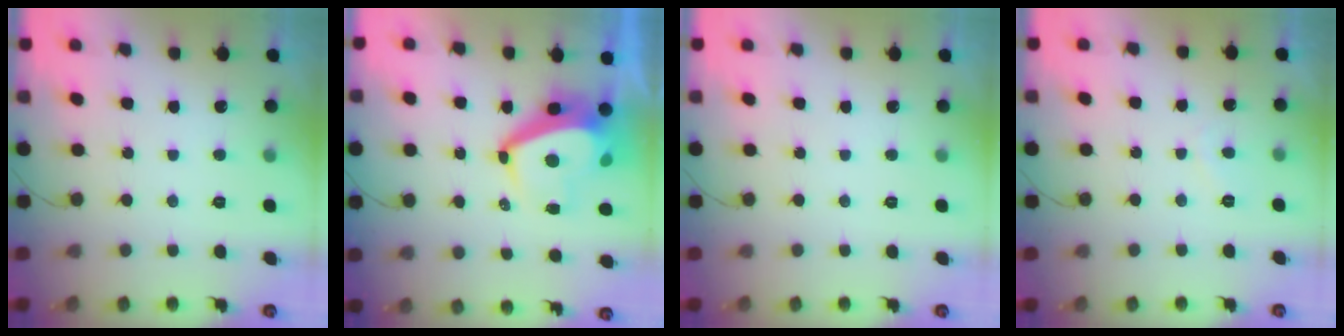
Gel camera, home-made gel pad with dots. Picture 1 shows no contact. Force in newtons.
{"total": 8.8, "press": 8.8, "slide": 1.2}
{"total": 0.0}
{"total": 1.4, "press": 1.3, "slide": 0.5}